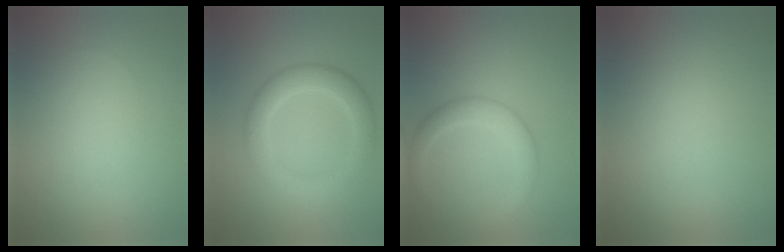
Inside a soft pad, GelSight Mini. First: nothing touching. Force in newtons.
{"total": 4.2, "press": 4.2, "slide": 0.1}
{"total": 3.2, "press": 3.2, "slide": 0.0}
{"total": 0.0}